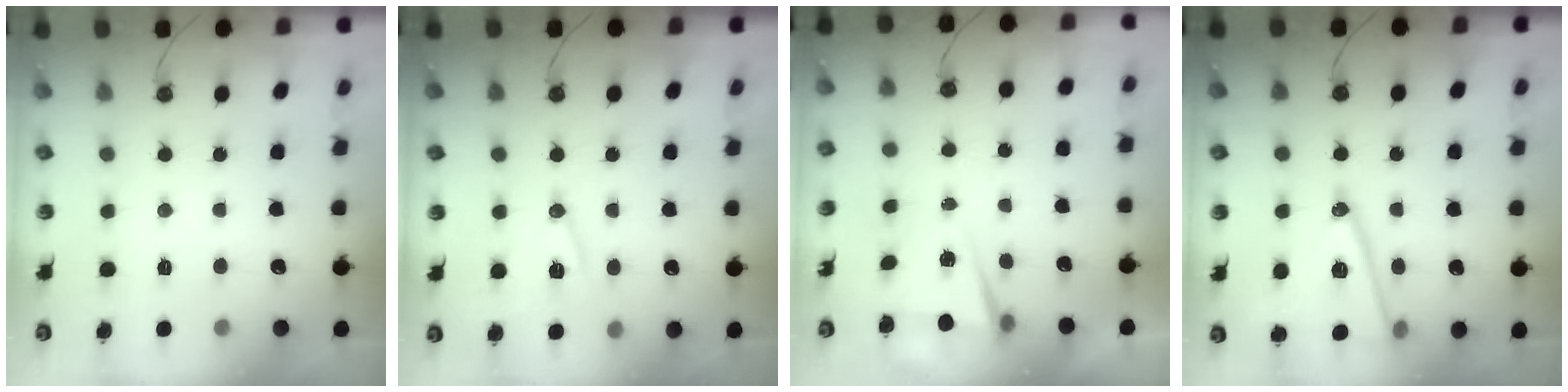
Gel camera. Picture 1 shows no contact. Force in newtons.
{"total": 9.2, "press": 8.5, "slide": 3.6}
{"total": 2.0, "press": 1.7, "slide": 1.0}
{"total": 15.8, "press": 15.4, "slide": 3.5}